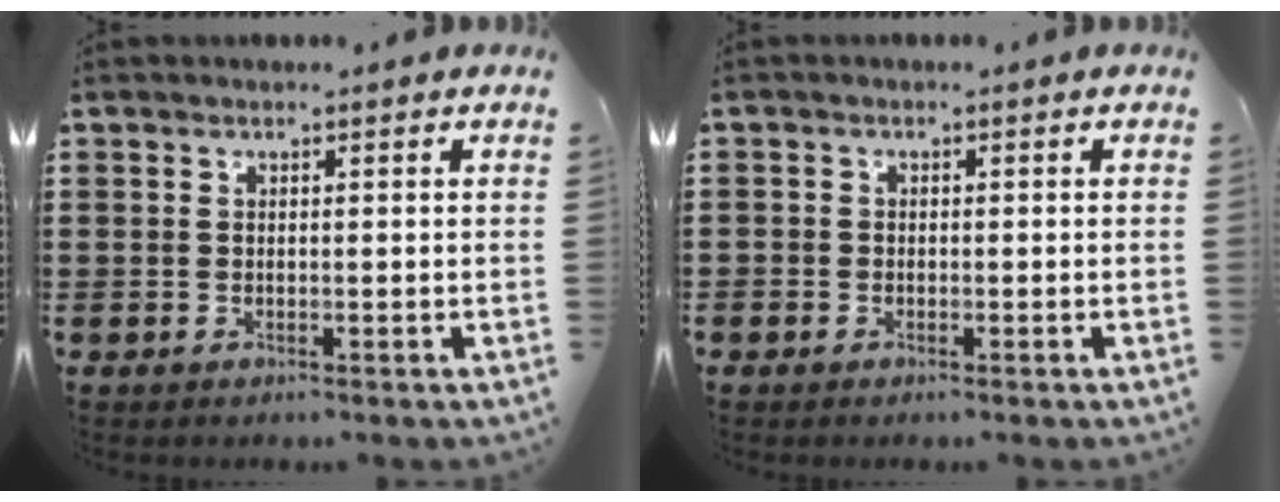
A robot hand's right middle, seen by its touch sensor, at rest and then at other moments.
{"total": 0.9, "force": [-0.5, 0.7, 0.1], "torque": [-0.003, 0.002, -0.011]}